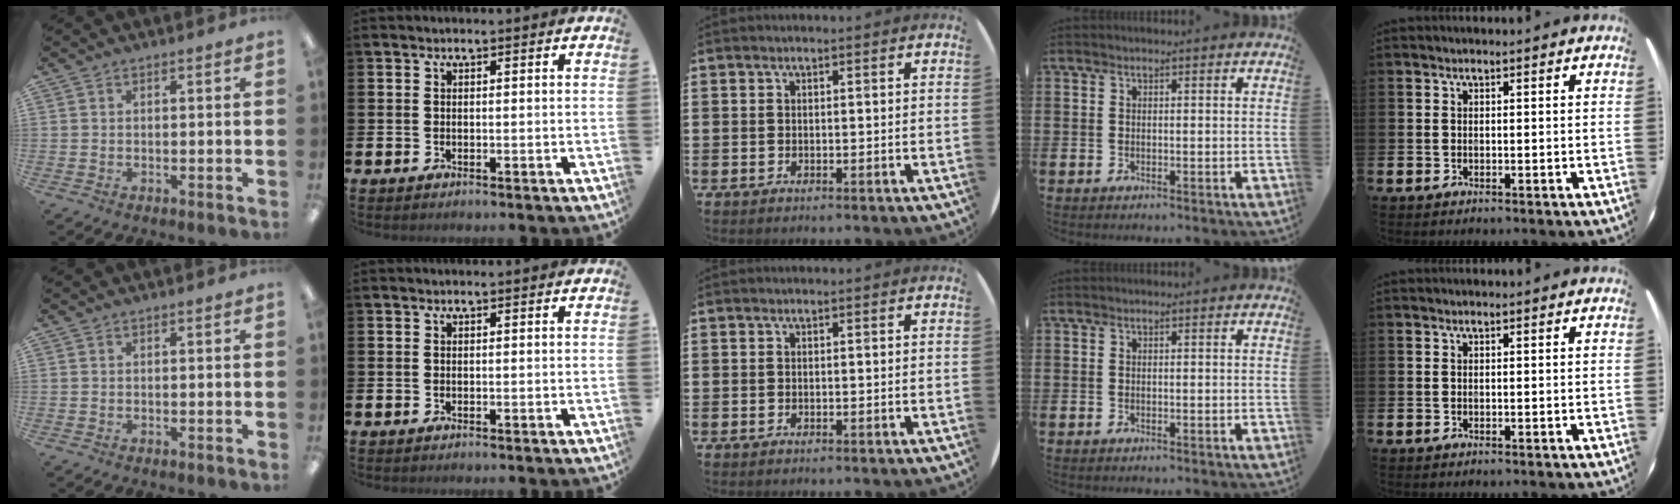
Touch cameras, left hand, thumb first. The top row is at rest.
{}